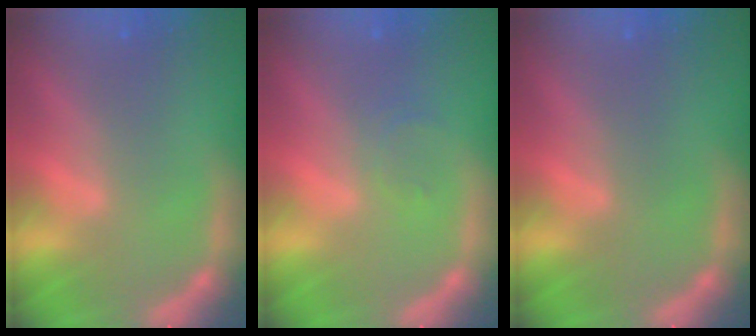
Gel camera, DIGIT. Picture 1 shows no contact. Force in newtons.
{"total": 1.5}
{"total": 0.0}